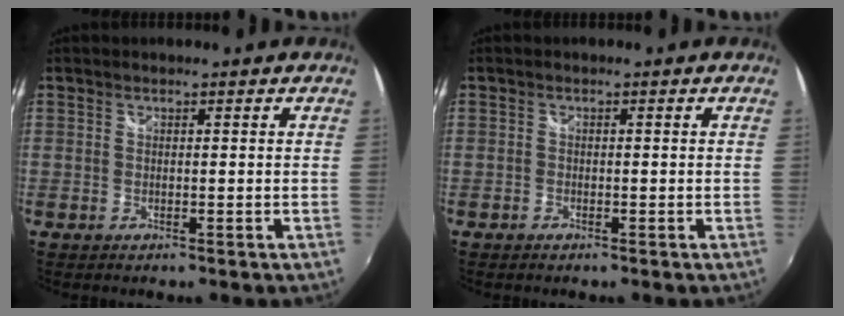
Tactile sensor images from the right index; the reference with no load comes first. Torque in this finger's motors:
{"motor_torque": [0.03, -0.02, 0.04, 0.00]}